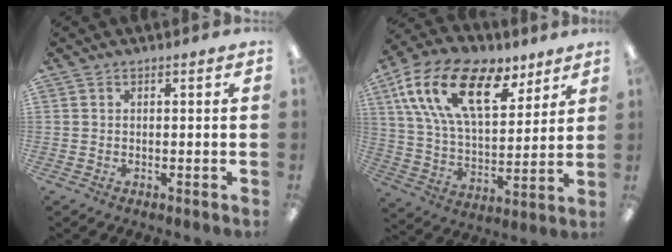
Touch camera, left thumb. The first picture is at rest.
{"total": 21.5, "force": [10.9, 11.2, 14.8], "torque": [-0.269, -0.039, 0.192]}